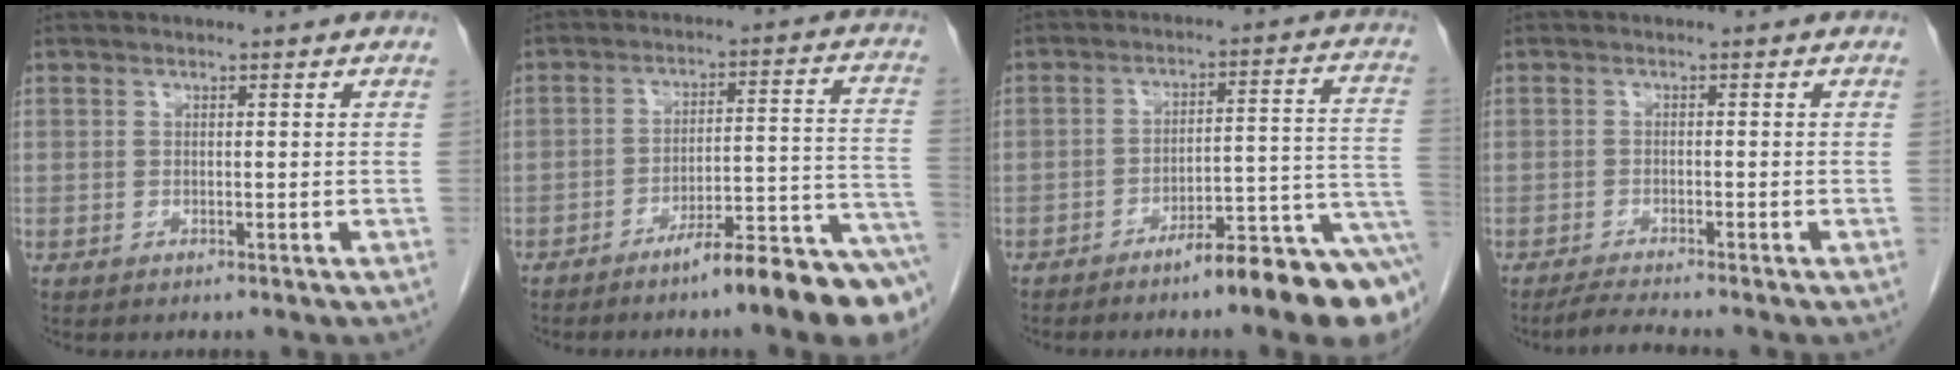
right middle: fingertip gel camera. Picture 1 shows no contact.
{"total": 11.7, "force": [-8.3, 0.2, 8.1], "torque": [-0.098, 0.025, -0.125]}
{"total": 11.7, "force": [-7.5, 1.0, 9.0], "torque": [-0.088, 0.032, -0.106]}
{"total": 2.8, "force": [-2.6, -0.6, 0.9], "torque": [-0.027, -0.015, -0.051]}